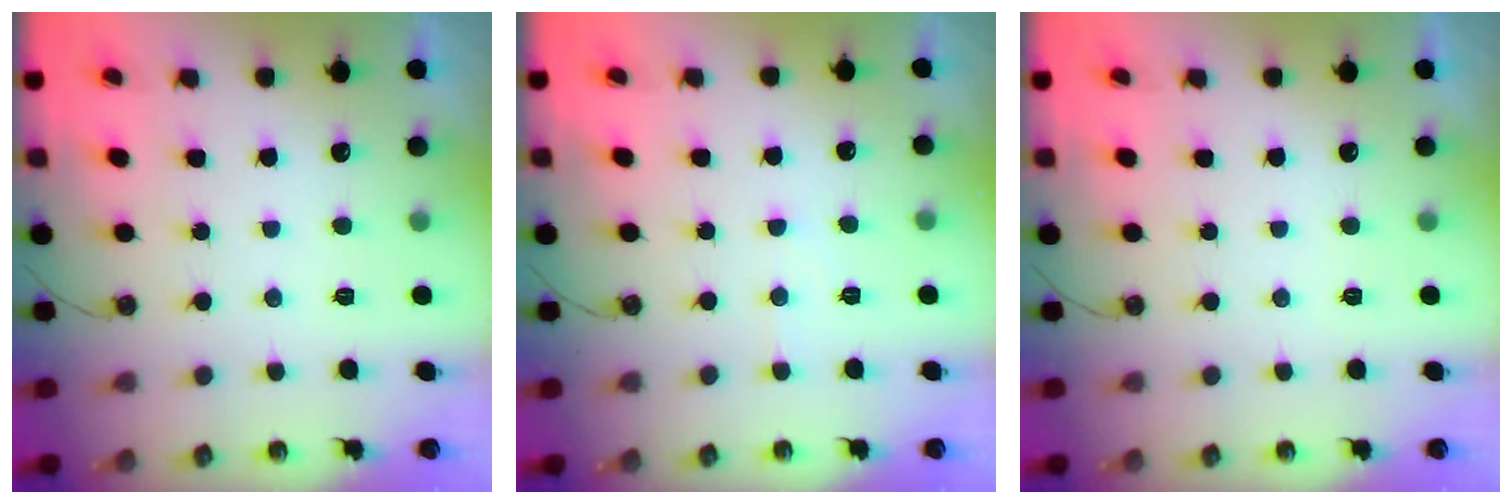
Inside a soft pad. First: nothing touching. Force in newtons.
{"total": 3.9, "press": 3.9, "slide": 0.6}
{"total": 0.0}